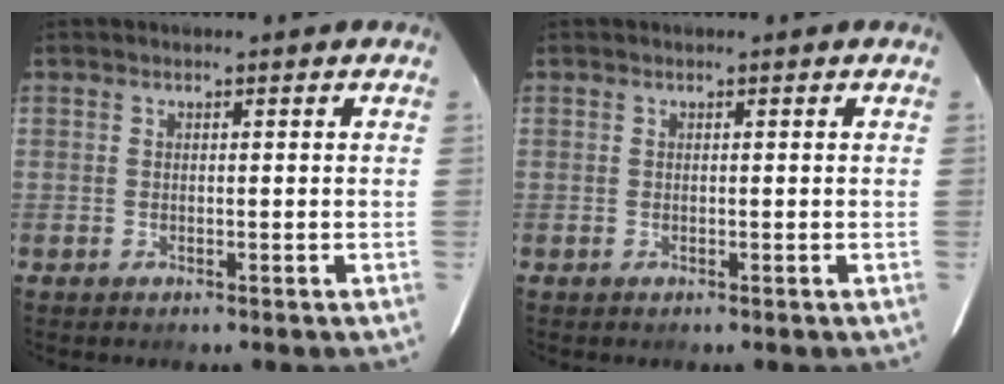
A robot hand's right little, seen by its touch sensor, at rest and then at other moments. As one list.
[{"total": 0.0}]